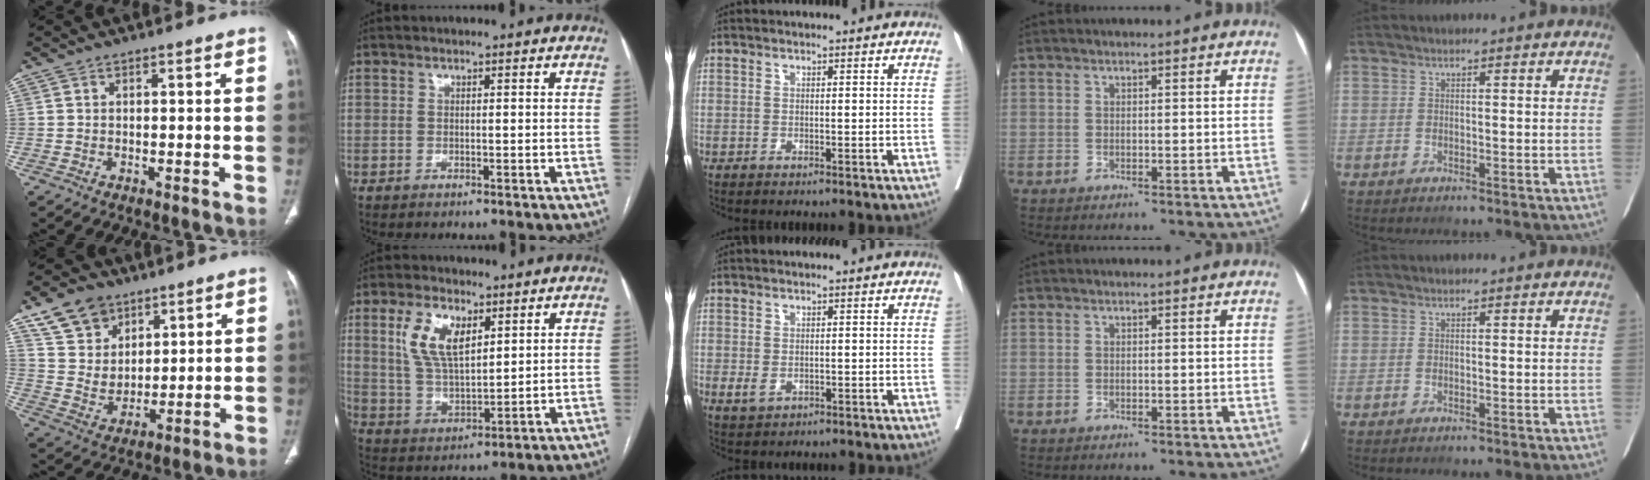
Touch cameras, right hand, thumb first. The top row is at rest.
{"thumb": {"total": 11.3, "force": [7.0, 7.8, 4.2], "torque": [-0.049, -0.036, 0.139]}, "index": {"total": 9.2, "force": [4.0, 4.1, 7.2], "torque": [-0.149, 0.009, 0.084]}, "middle": {"total": 2.1, "force": [-0.3, 1.4, 1.5], "torque": [-0.027, -0.004, 0.002]}}